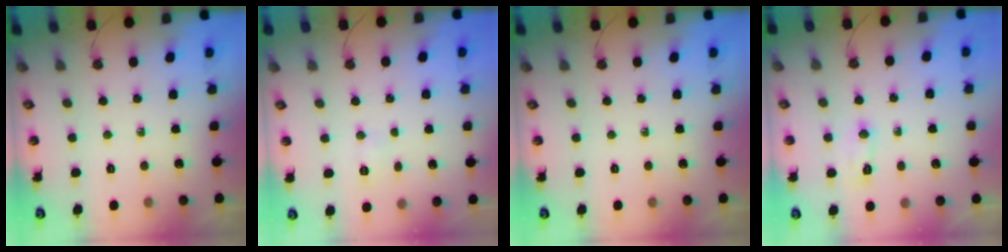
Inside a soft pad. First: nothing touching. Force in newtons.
{"total": 3.6, "press": 3.6, "slide": 0.7}
{"total": 0.0}
{"total": 3.9, "press": 3.8, "slide": 0.7}